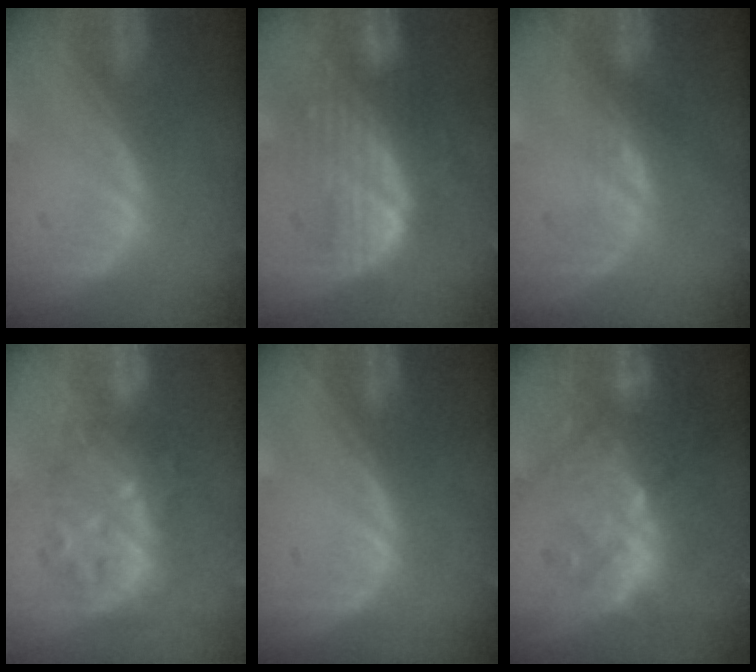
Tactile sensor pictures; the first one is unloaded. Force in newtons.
{"total": 7.8, "press": 7.7, "slide": 1.4}
{"total": 1.4, "press": 1.4, "slide": 0.3}
{"total": 9.1, "press": 7.9, "slide": 4.5}
{"total": 0.0}
{"total": 9.1, "press": 9.0, "slide": 1.6}